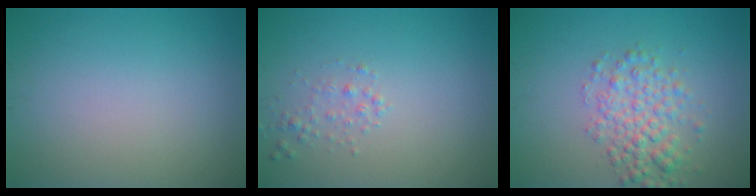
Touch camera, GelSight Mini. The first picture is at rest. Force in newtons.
{"total": 1.2, "press": 1.2, "slide": 0.1}
{"total": 3.9, "press": 3.9, "slide": 0.1}